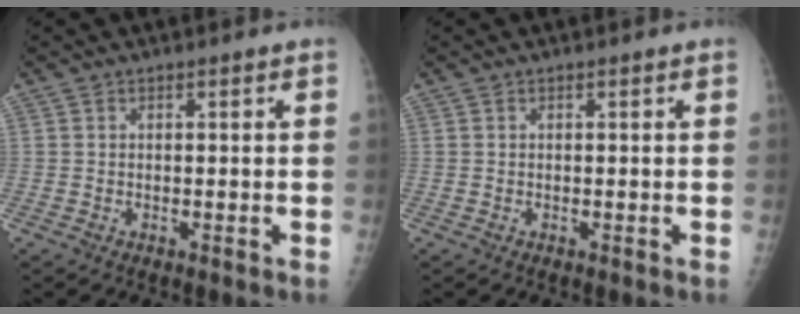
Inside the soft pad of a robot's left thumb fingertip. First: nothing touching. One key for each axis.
{"total": 0.0}